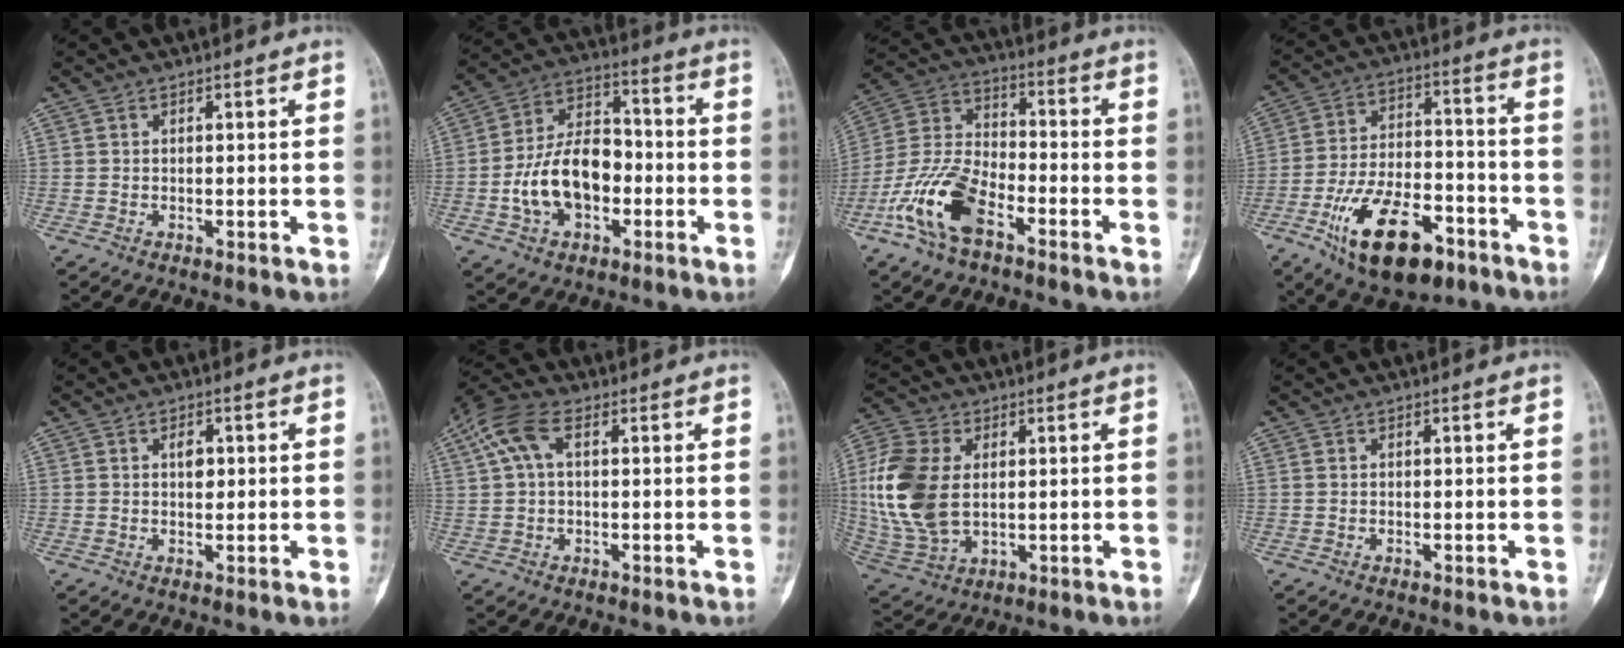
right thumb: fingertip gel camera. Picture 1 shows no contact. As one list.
[{"total": 15.0, "force": [-3.3, 9.6, 11.1], "torque": [-0.184, 0.043, -0.057]}, {"total": 13.8, "force": [-7.1, 6.6, 9.8], "torque": [-0.209, 0.039, -0.143]}, {"total": 18.8, "force": [-9.9, 9.3, 13.1], "torque": [-0.208, 0.063, -0.154]}, {"total": 2.4, "force": [0.5, 1.6, 1.7], "torque": [-0.017, 0.002, 0.009]}, {"total": 7.7, "force": [2.3, 4.0, 6.1], "torque": [-0.143, 0.027, 0.040]}, {"total": 16.8, "force": [1.6, 10.9, 12.7], "torque": [-0.278, -0.006, 0.039]}, {"total": 0.0}]